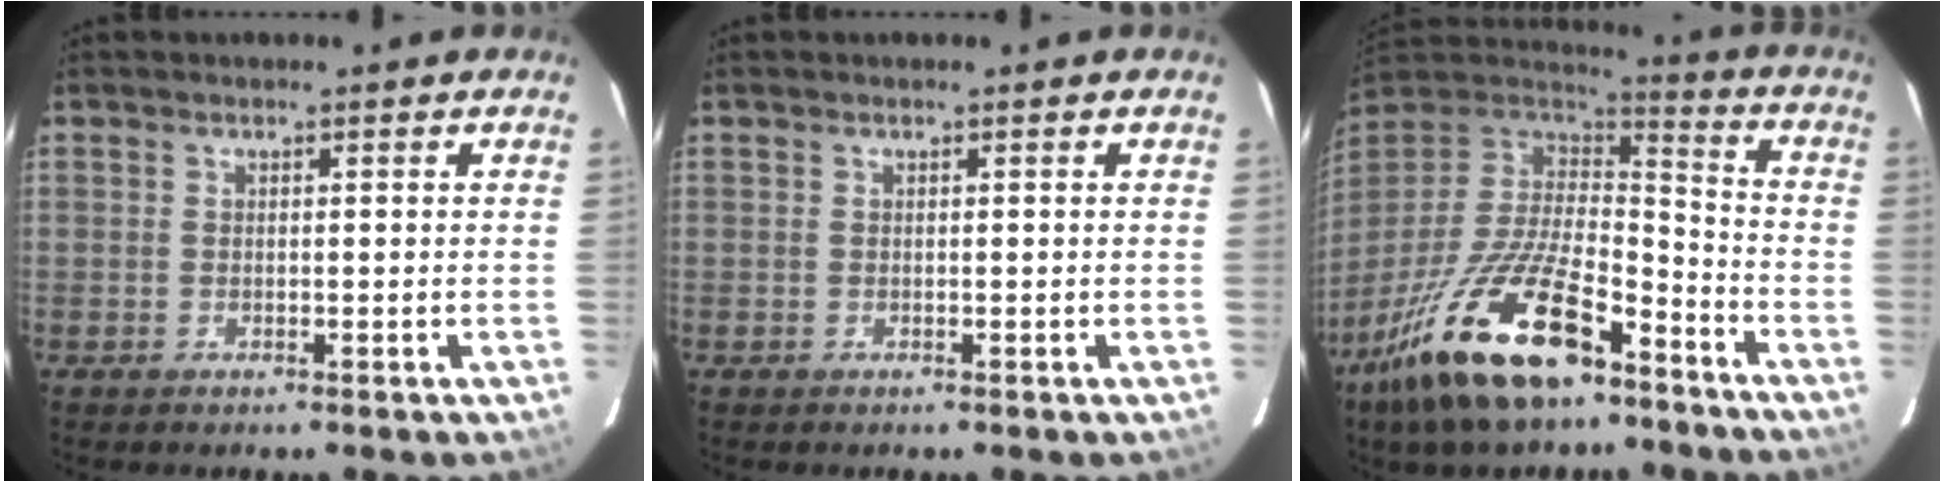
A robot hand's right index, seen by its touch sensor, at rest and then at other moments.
{"total": 0.0}
{"total": 24.1, "force": [-14.6, 9.5, 16.6], "torque": [-0.333, -0.031, -0.256]}